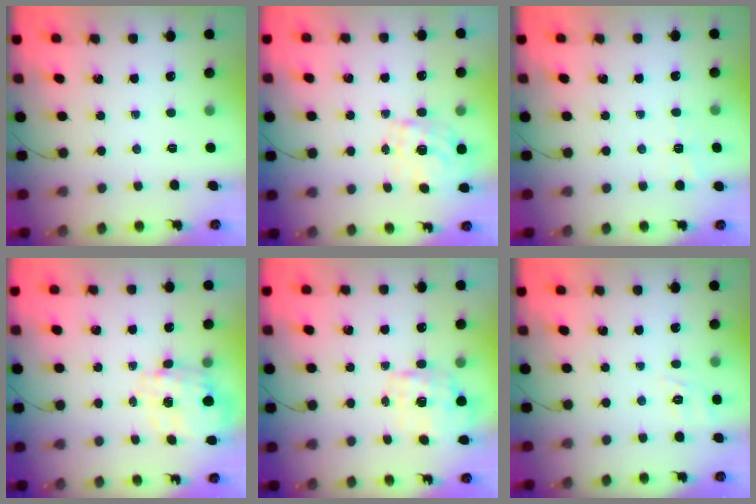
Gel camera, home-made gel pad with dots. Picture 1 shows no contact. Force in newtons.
{"total": 1.3, "press": 1.1, "slide": 0.6}
{"total": 1.8, "press": 0.2, "slide": 1.8}
{"total": 2.7, "press": 2.6, "slide": 1.0}
{"total": 1.2, "press": 1.1, "slide": 0.5}
{"total": 3.0, "press": 2.4, "slide": 1.7}